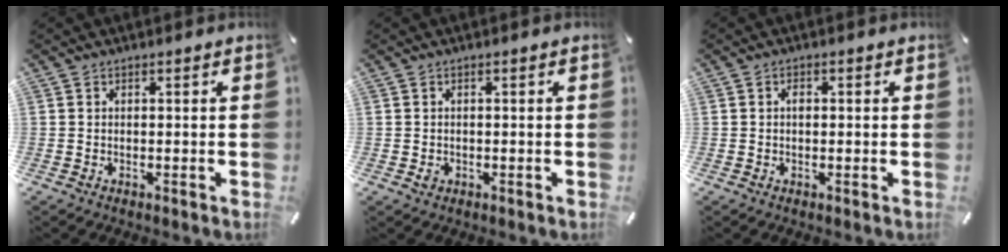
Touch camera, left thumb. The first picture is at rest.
{"total": 1.2, "force": [-0.4, 1.0, 0.5], "torque": [-0.008, 0.003, -0.008]}
{"total": 1.1, "force": [0.0, 0.7, 0.8], "torque": [-0.017, 0.004, -0.001]}